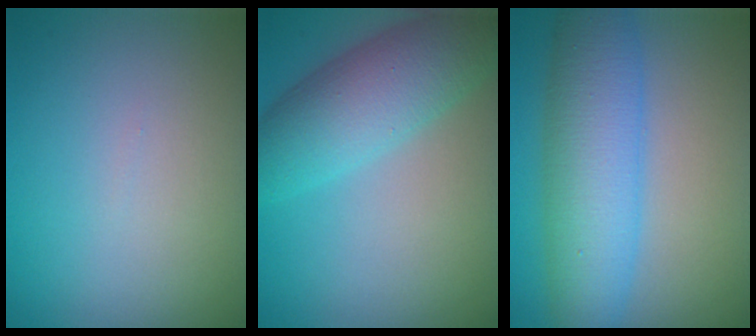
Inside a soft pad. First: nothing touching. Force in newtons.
{"total": 6.9, "press": 6.9, "slide": 0.1}
{"total": 7.4, "press": 7.4, "slide": 0.1}